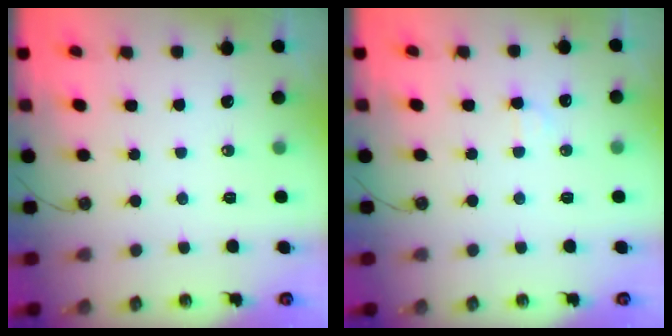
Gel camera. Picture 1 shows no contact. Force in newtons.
{"total": 3.3, "press": 3.1, "slide": 1.0}